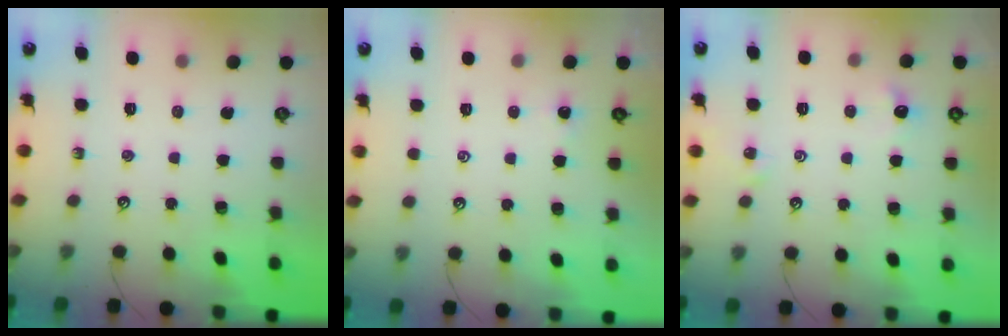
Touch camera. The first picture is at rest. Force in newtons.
{"total": 1.5, "press": 1.4, "slide": 0.2}
{"total": 2.4, "press": 2.4, "slide": 0.6}